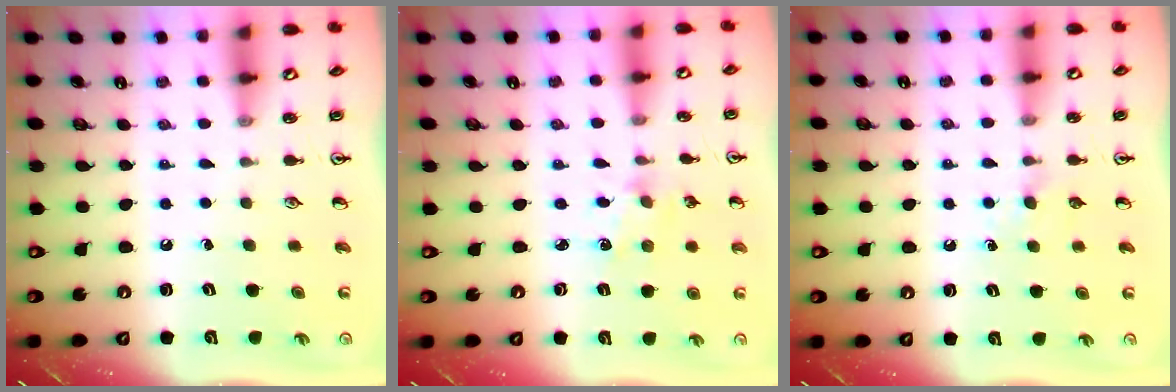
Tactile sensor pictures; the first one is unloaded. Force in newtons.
{"total": 1.8, "press": 1.8, "slide": 0.3}
{"total": 3.4, "press": 3.3, "slide": 0.5}